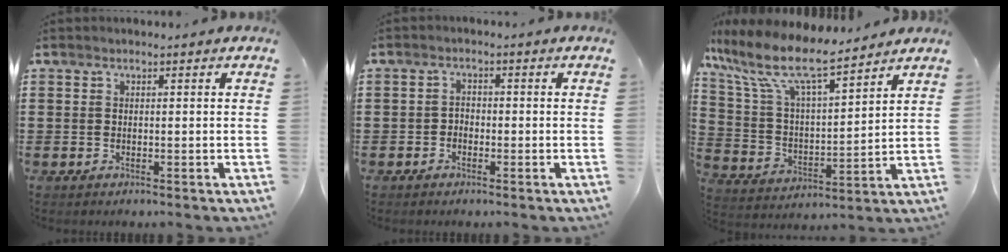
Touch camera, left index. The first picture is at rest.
{"total": 2.8, "force": [-1.8, 2.0, 0.8], "torque": [-0.023, 0.007, -0.041]}
{"total": 10.8, "force": [8.3, 2.1, 6.6], "torque": [-0.165, -0.044, 0.139]}